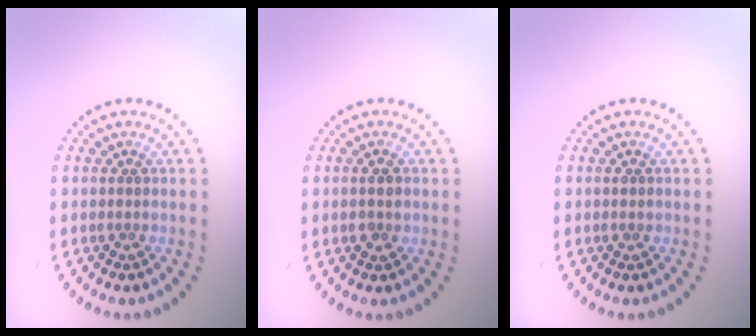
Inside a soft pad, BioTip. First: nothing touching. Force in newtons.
{"total": 1.5, "press": 1.5, "slide": 0.2}
{"total": 0.5, "press": 0.5, "slide": 0.1}